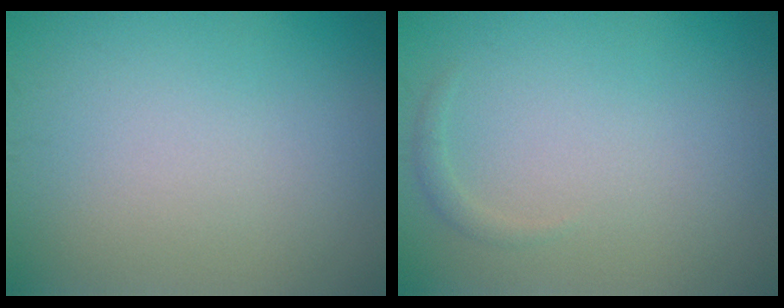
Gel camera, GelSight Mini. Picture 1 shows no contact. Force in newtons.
{"total": 0.7, "press": 0.7, "slide": 0.1}